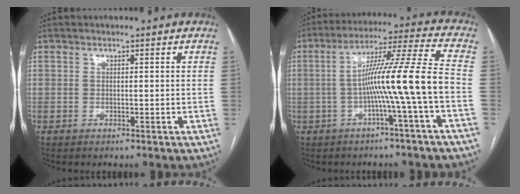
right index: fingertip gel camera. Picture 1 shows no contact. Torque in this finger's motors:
{"motor_torque": [1.70, -0.44, 0.90, 0.21]}